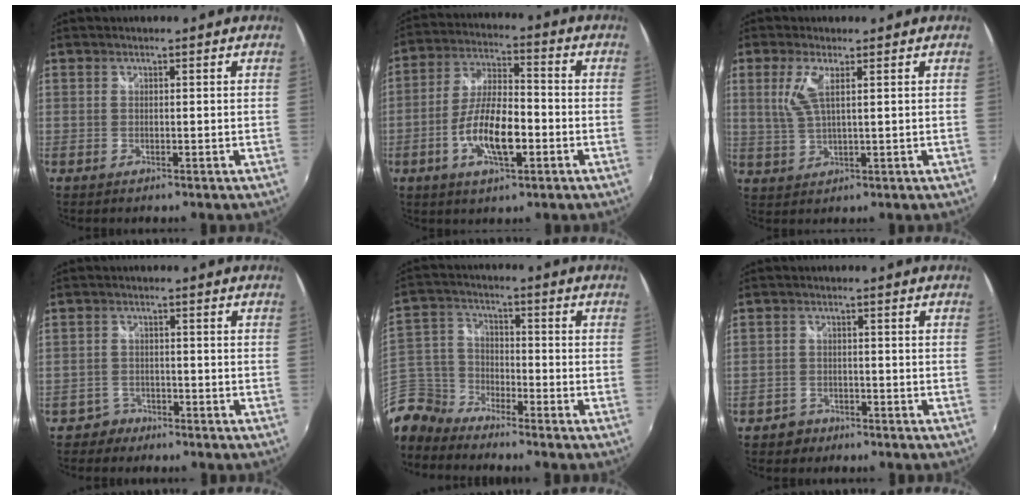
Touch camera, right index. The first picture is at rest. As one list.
[{"total": 11.6, "force": [-3.8, 4.2, 10.1], "torque": [-0.205, -0.001, -0.068]}, {"total": 5.2, "force": [1.8, 1.3, 4.7], "torque": [-0.104, 0.001, 0.038]}, {"total": 3.4, "force": [-2.5, 2.3, -0.4], "torque": [-0.001, 0.014, -0.046]}, {"total": 10.8, "force": [-9.1, 5.6, 1.5], "torque": [-0.063, 0.022, -0.198]}, {"total": 3.8, "force": [-2.6, 2.8, 0.3], "torque": [-0.021, 0.012, -0.045]}]